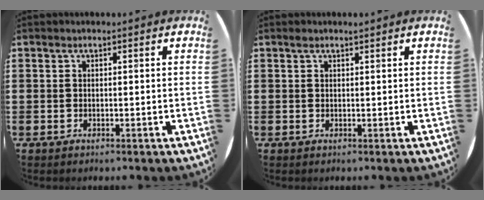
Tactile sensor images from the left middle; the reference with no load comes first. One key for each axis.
{"total": 0.7, "fx": 0.6, "fy": 0.0, "fz": 0.3, "tx": -0.007, "ty": -0.001, "tz": 0.012}